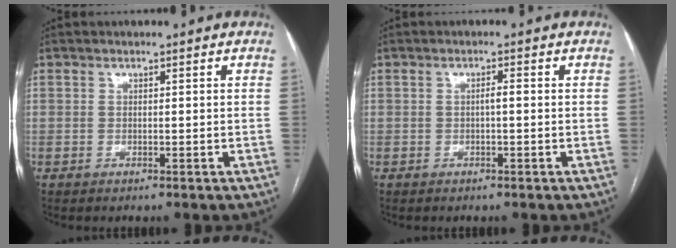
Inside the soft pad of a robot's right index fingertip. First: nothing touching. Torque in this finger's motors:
{"motor_torque": [0.29, -0.01, 0.00, 0.04]}